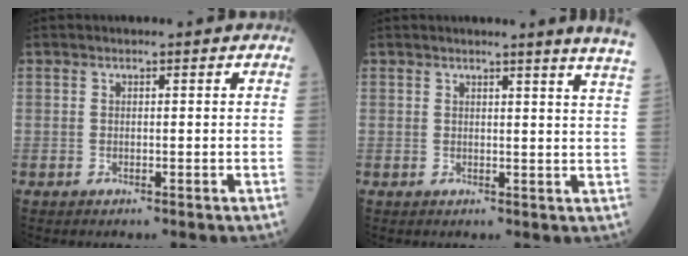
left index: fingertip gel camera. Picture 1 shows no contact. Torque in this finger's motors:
{"motor_torque": [0.44, -0.47, 0.04, 0.01]}